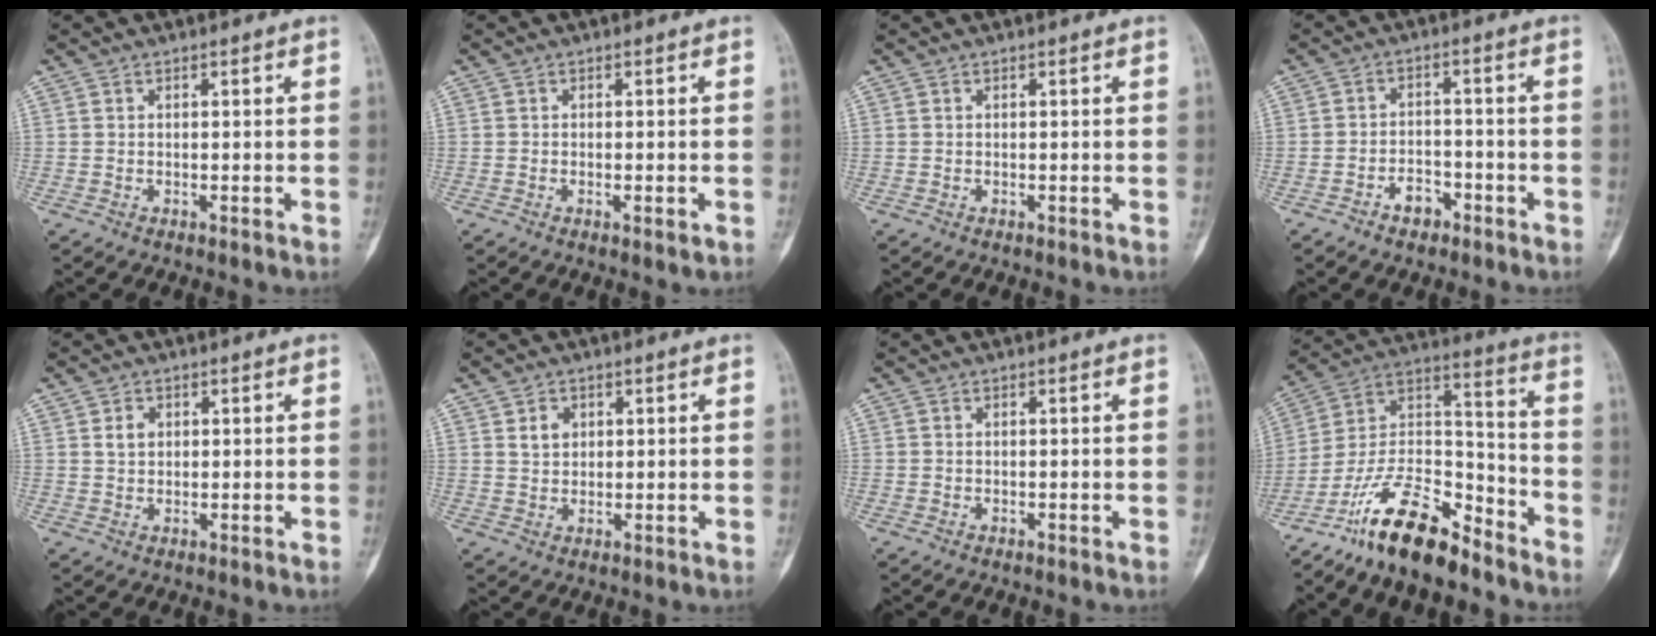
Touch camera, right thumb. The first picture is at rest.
{"total": 1.8, "force": [-0.6, 0.5, 1.6], "torque": [-0.021, -0.003, -0.006]}
{"total": 0.0}
{"total": 4.3, "force": [-2.8, 2.7, 2.0], "torque": [-0.015, 0.029, -0.044]}
{"total": 2.5, "force": [0.8, 2.0, 1.4], "torque": [-0.015, -0.001, 0.014]}
{"total": 3.1, "force": [1.2, 2.5, 1.5], "torque": [-0.011, -0.006, 0.022]}
{"total": 0.0}
{"total": 17.2, "force": [-13.2, 5.8, 9.3], "torque": [-0.153, 0.099, -0.240]}